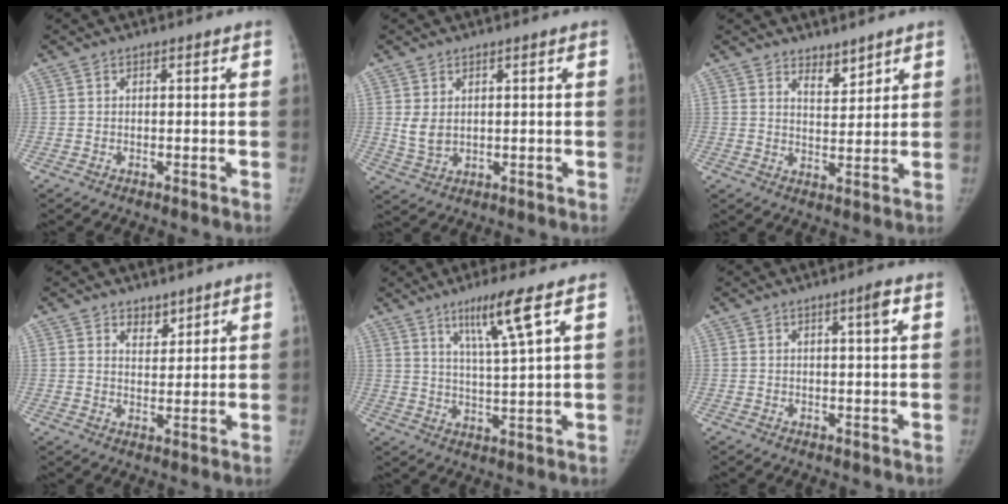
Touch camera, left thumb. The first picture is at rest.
{"total": 3.8, "force": [0.9, 2.6, 2.6], "torque": [-0.045, -0.007, 0.026]}
{"total": 4.0, "force": [3.4, 1.6, 1.5], "torque": [-0.007, -0.030, 0.060]}
{"total": 3.5, "force": [2.7, 1.9, 1.2], "torque": [-0.001, -0.022, 0.048]}
{"total": 8.7, "force": [4.8, -0.4, 7.3], "torque": [-0.133, -0.029, 0.091]}
{"total": 2.2, "force": [0.8, -0.2, 2.0], "torque": [-0.032, -0.002, 0.012]}